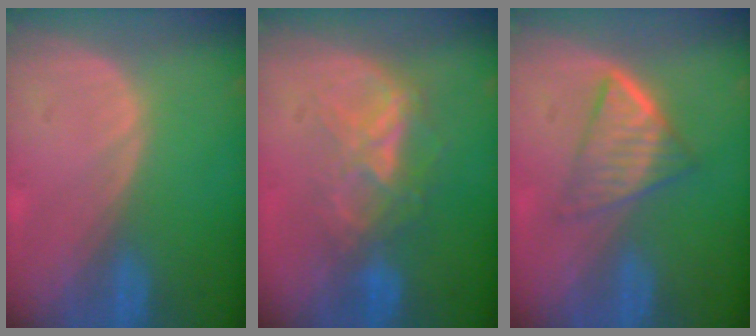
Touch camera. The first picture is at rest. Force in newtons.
{"total": 6.5, "press": 6.2, "slide": 1.9}
{"total": 6.3, "press": 5.4, "slide": 3.1}